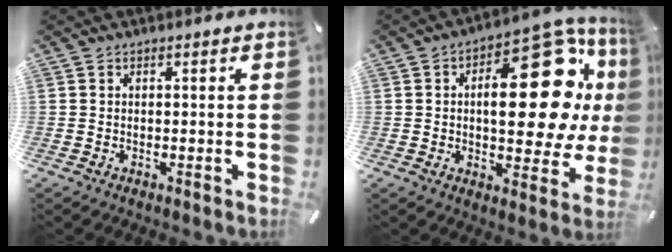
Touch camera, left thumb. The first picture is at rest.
{"total": 24.8, "force": [5.1, 11.4, 21.4], "torque": [-0.271, -0.039, 0.085]}